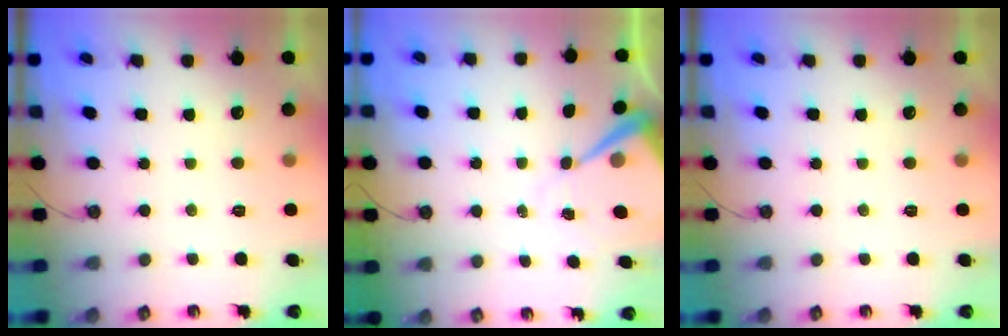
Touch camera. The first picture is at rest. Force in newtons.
{"total": 7.5, "press": 7.5, "slide": 0.5}
{"total": 0.0}